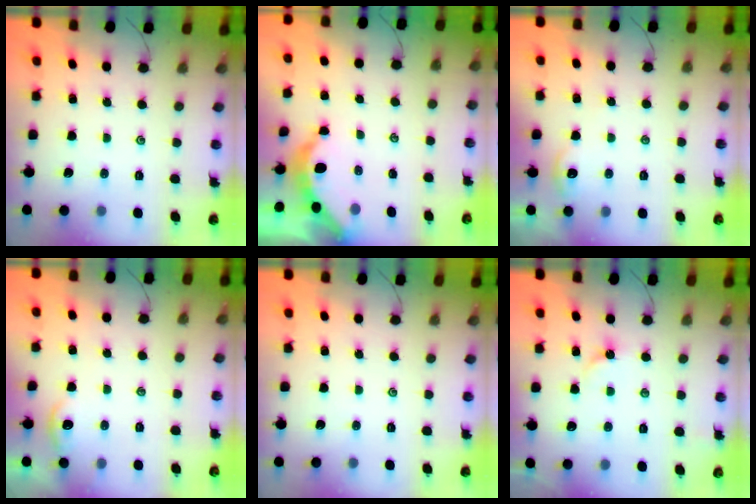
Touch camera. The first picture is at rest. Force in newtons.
{"total": 3.9, "press": 3.9, "slide": 0.4}
{"total": 2.5, "press": 2.5, "slide": 0.3}
{"total": 1.5, "press": 1.5, "slide": 0.2}
{"total": 0.0}
{"total": 2.5, "press": 2.4, "slide": 0.4}